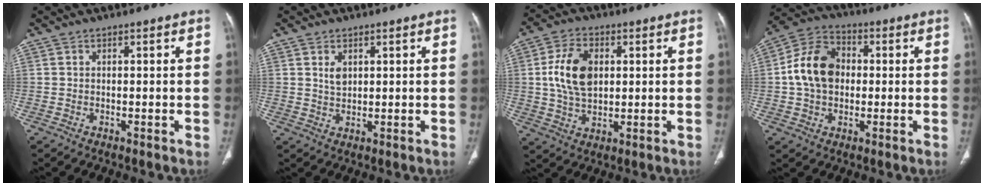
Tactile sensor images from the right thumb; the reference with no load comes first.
{"total": 2.7, "force": [1.1, 1.7, 1.8], "torque": [-0.026, -0.007, 0.024]}
{"total": 10.8, "force": [1.8, 6.9, 8.2], "torque": [-0.145, -0.002, 0.036]}
{"total": 12.5, "force": [0.5, 9.3, 8.3], "torque": [-0.135, 0.026, 0.002]}